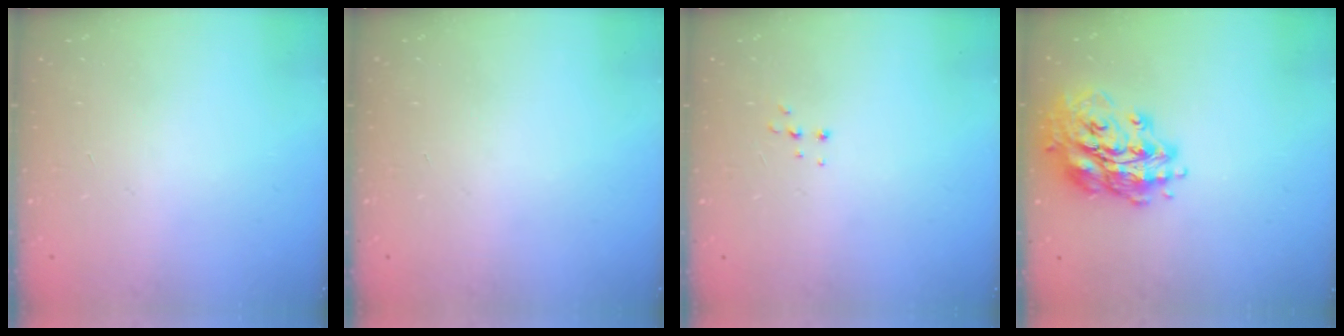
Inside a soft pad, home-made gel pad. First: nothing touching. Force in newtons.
{"total": 0.0}
{"total": 5.0, "press": 4.9, "slide": 0.9}
{"total": 16.1, "press": 15.9, "slide": 2.1}